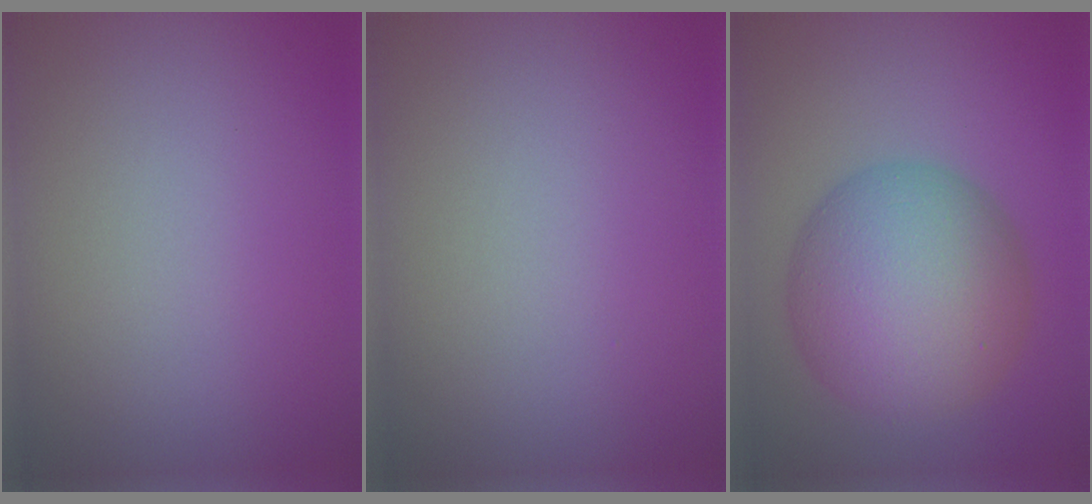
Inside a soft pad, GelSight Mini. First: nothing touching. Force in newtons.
{"total": 0.0}
{"total": 10.5, "press": 10.5, "slide": 0.2}